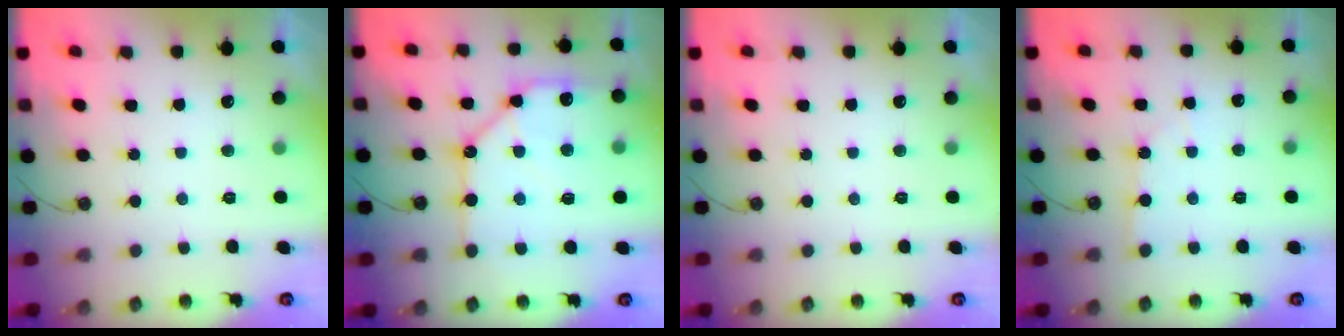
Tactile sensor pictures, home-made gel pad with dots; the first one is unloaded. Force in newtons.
{"total": 14.9, "press": 14.8, "slide": 1.8}
{"total": 0.0}
{"total": 2.6, "press": 2.6, "slide": 0.4}